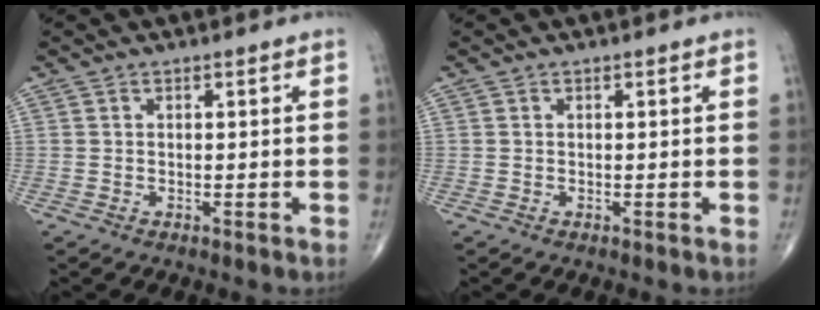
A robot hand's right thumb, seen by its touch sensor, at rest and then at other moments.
{"total": 0.0}